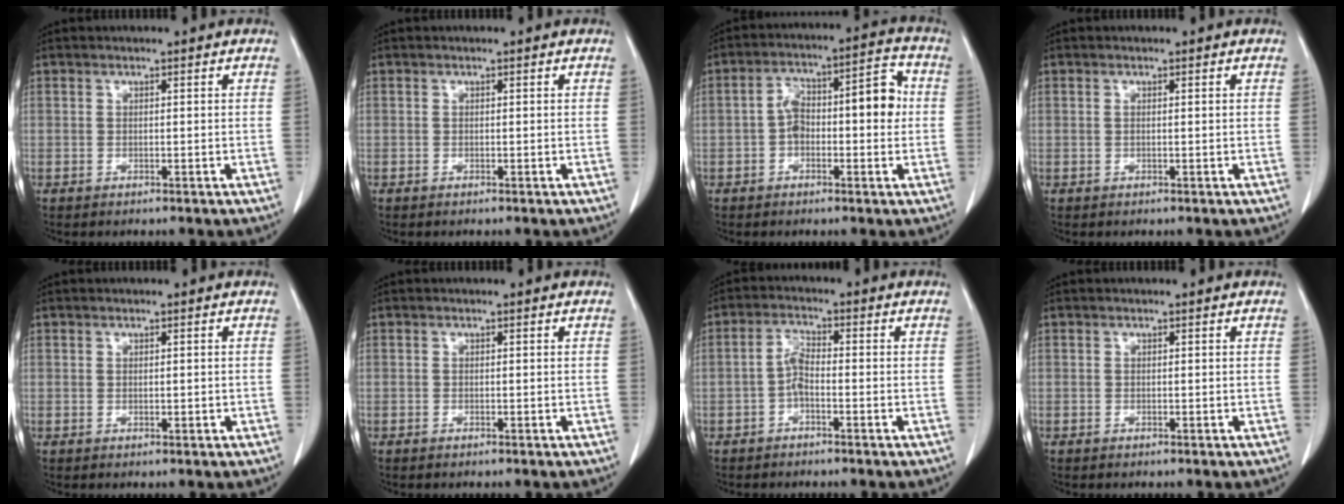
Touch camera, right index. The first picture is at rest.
{"total": 0.0}
{"total": 11.1, "force": [-0.3, 4.6, 10.1], "torque": [-0.164, 0.053, -0.005]}
{"total": 0.9, "force": [0.0, 0.4, 0.8], "torque": [-0.025, 0.005, 0.004]}
{"total": 1.1, "force": [-0.1, 0.6, 0.8], "torque": [-0.021, -0.001, 0.002]}
{"total": 0.6, "force": [-0.3, 0.4, 0.4], "torque": [-0.009, 0.000, -0.004]}
{"total": 3.7, "force": [-1.2, 1.6, 3.0], "torque": [-0.069, 0.012, -0.027]}
{"total": 0.0}